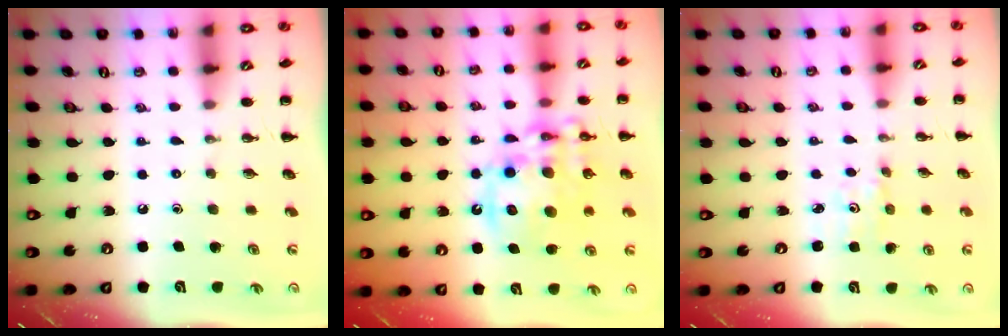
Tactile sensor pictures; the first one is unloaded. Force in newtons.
{"total": 16.5, "press": 16.1, "slide": 3.8}
{"total": 1.6, "press": 1.6, "slide": 0.2}